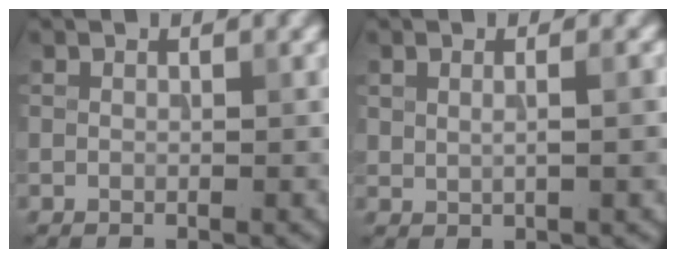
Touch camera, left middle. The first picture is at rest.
{"total": 1.5, "force": [0.2, 0.3, 1.5], "torque": [-0.034, 0.000, 0.009]}